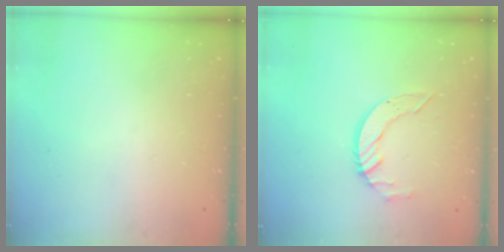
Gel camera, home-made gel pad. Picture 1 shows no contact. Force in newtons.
{"total": 6.8, "press": 6.8, "slide": 0.3}